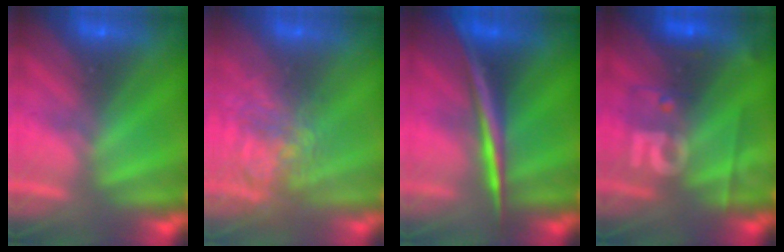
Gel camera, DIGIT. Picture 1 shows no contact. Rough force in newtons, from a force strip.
{"total": 3.7}
{"total": 2.8}
{"total": 2.4}